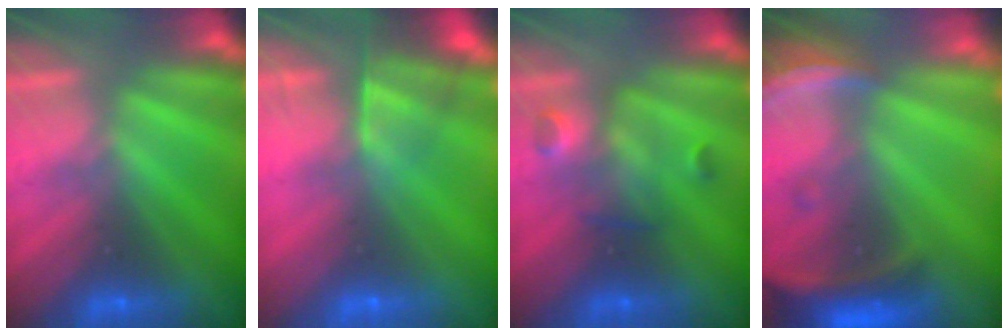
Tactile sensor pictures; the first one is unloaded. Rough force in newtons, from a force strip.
{"total": 7.0}
{"total": 3.0}
{"total": 7.0}